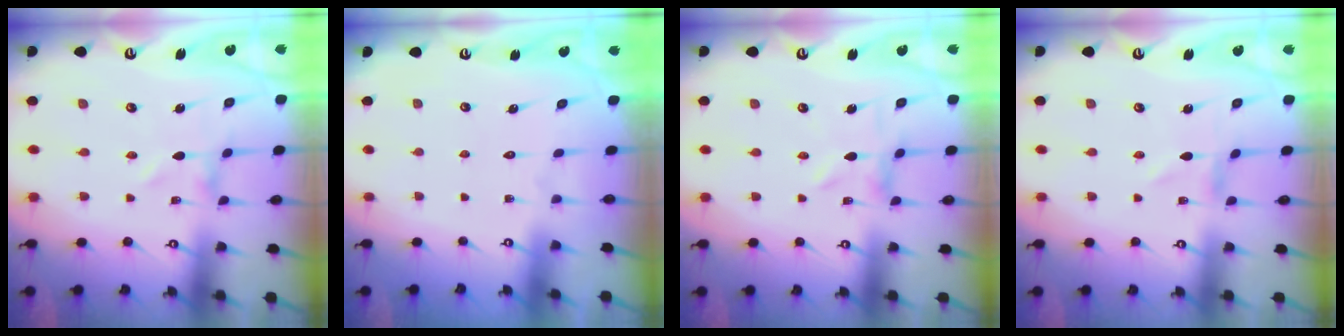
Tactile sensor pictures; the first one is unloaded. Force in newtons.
{"total": 1.7, "press": 1.7, "slide": 0.2}
{"total": 1.4, "press": 1.4, "slide": 0.3}
{"total": 0.9, "press": 0.8, "slide": 0.1}